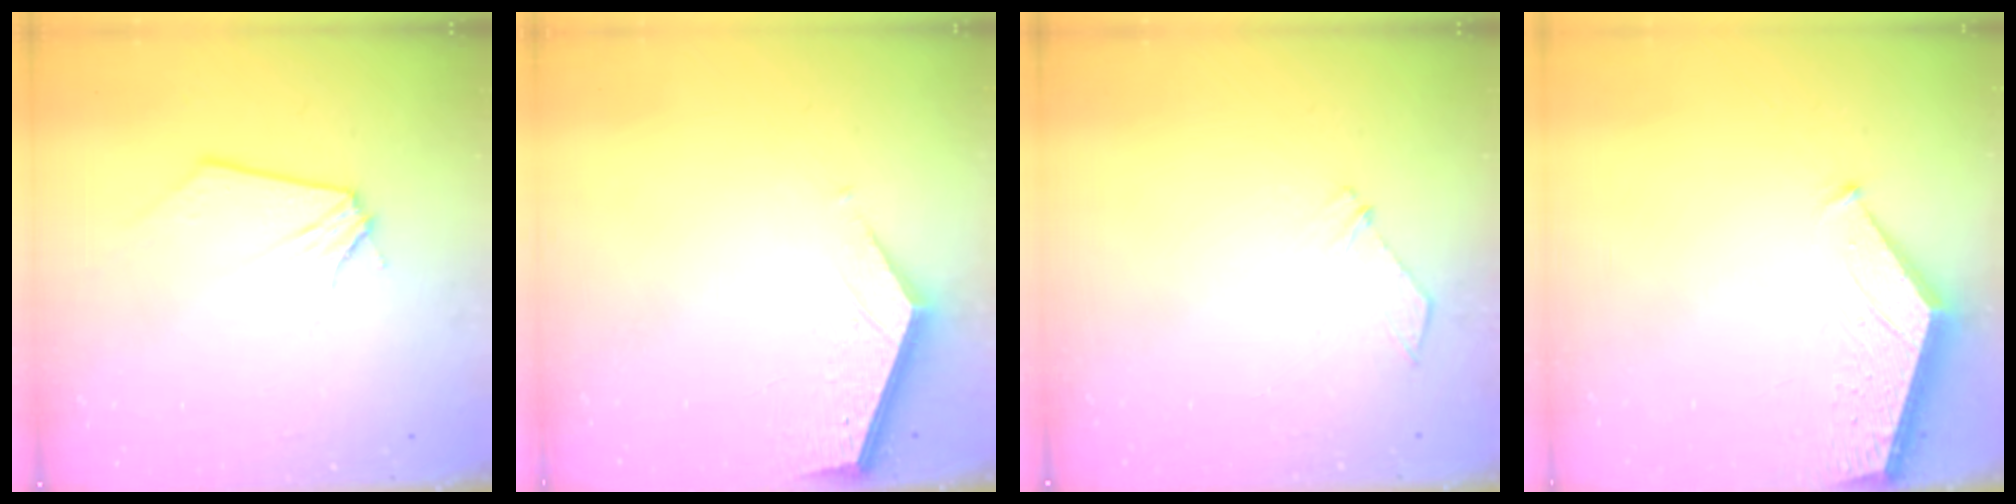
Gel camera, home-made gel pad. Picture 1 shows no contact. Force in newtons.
{"total": 3.6, "press": 3.6, "slide": 0.4}
{"total": 3.9, "press": 3.9, "slide": 0.5}
{"total": 1.6, "press": 1.6, "slide": 0.2}